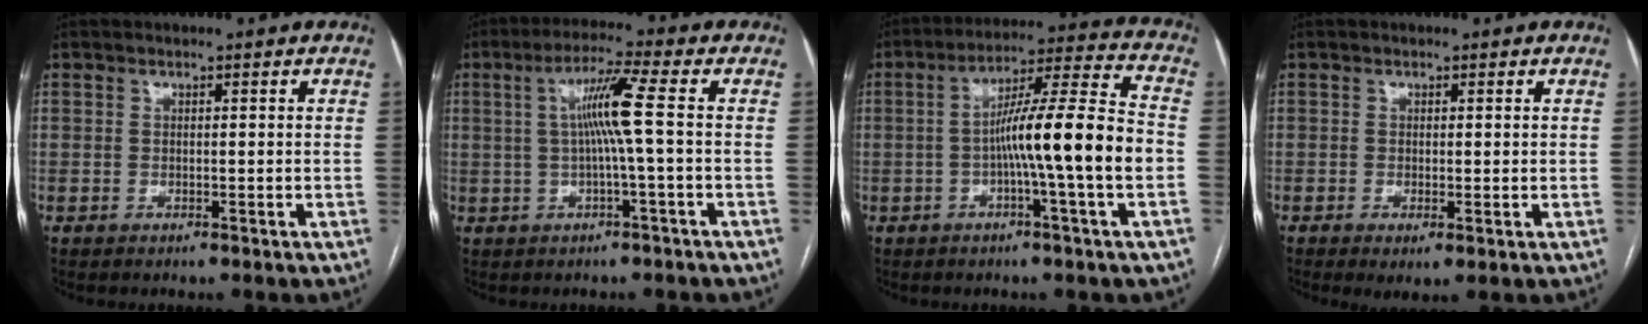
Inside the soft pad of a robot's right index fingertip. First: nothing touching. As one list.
[{"total": 6.9, "force": [0.3, -1.2, 6.7], "torque": [-0.125, 0.012, 0.010]}, {"total": 13.7, "force": [-2.5, -0.8, 13.5], "torque": [-0.222, 0.014, -0.047]}, {"total": 2.3, "force": [-0.6, 0.7, 2.1], "torque": [-0.031, -0.007, -0.005]}]